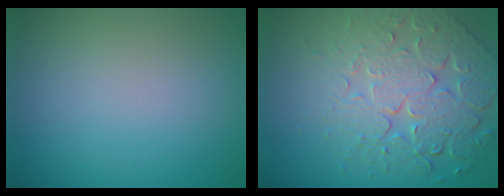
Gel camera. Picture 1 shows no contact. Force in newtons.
{"total": 8.1, "press": 5.7, "slide": 5.7}